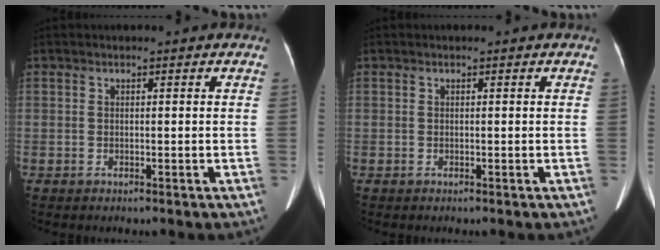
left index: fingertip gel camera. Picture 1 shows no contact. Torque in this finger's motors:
{"motor_torque": [0.02, 0.02, 0.00, 0.01]}